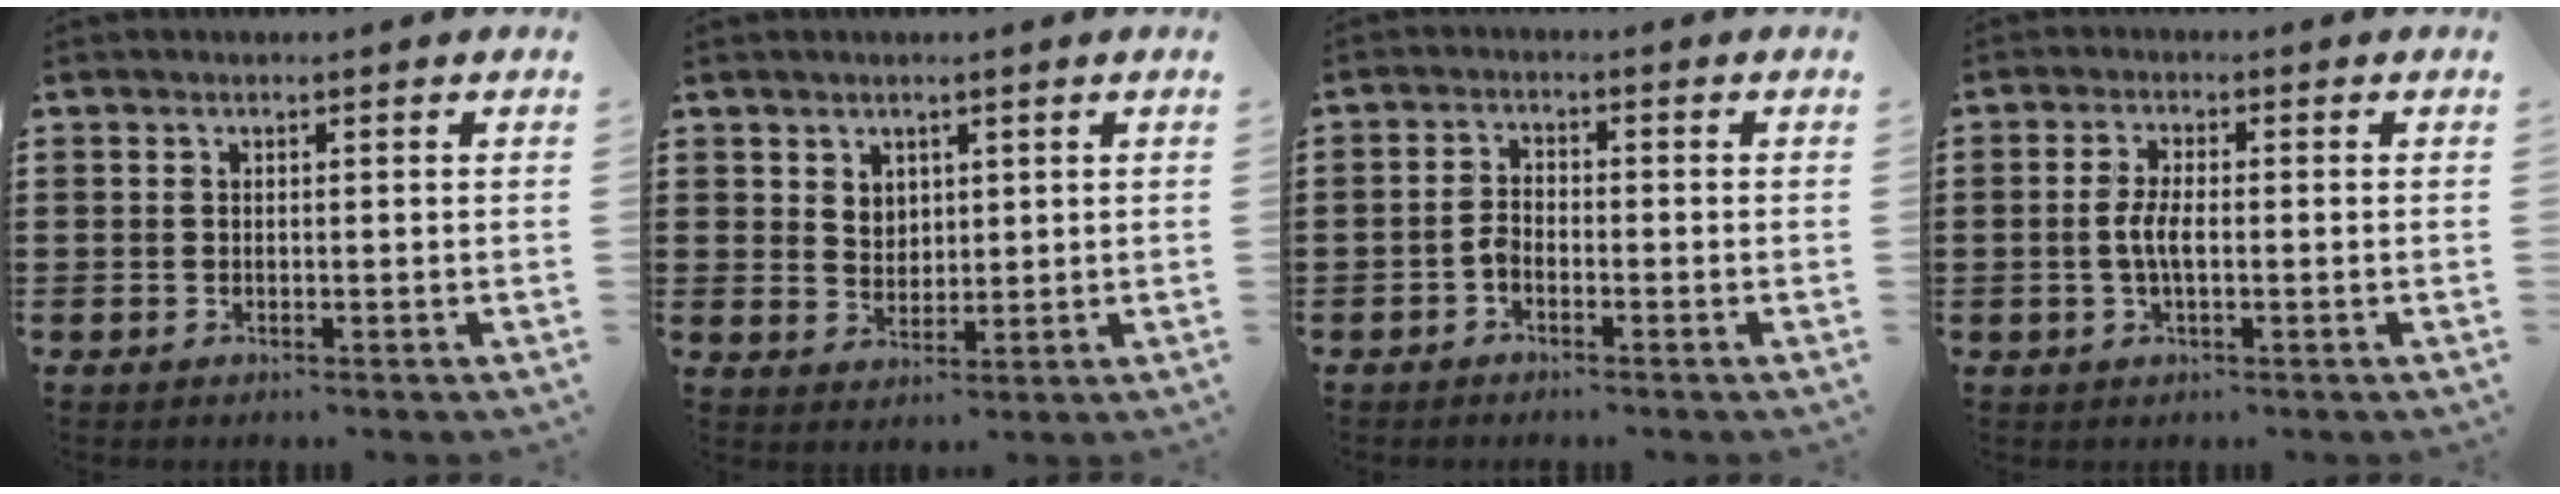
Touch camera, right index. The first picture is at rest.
{"total": 3.2, "force": [2.1, 2.4, 0.4], "torque": [-0.017, 0.008, 0.040]}
{"total": 2.1, "force": [-1.3, 0.9, 1.4], "torque": [-0.038, 0.000, -0.028]}
{"total": 3.7, "force": [-0.6, 1.1, 3.5], "torque": [-0.078, -0.003, -0.016]}